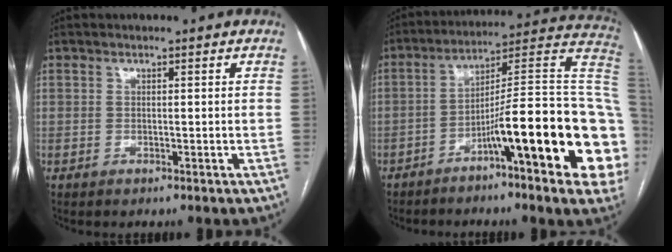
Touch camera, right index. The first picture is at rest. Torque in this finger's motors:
{"motor_torque": [1.46, -0.68, 0.93, 0.21]}